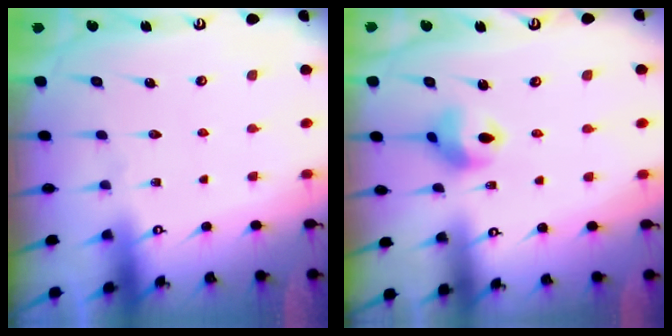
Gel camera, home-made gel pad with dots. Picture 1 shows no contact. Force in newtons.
{"total": 7.2, "press": 7.2, "slide": 0.4}